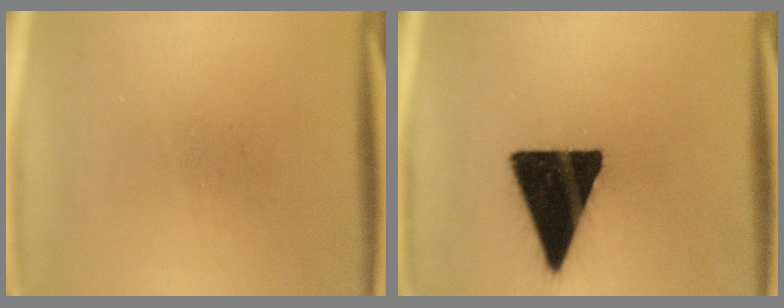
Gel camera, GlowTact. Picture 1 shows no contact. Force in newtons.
{"total": 19.9}